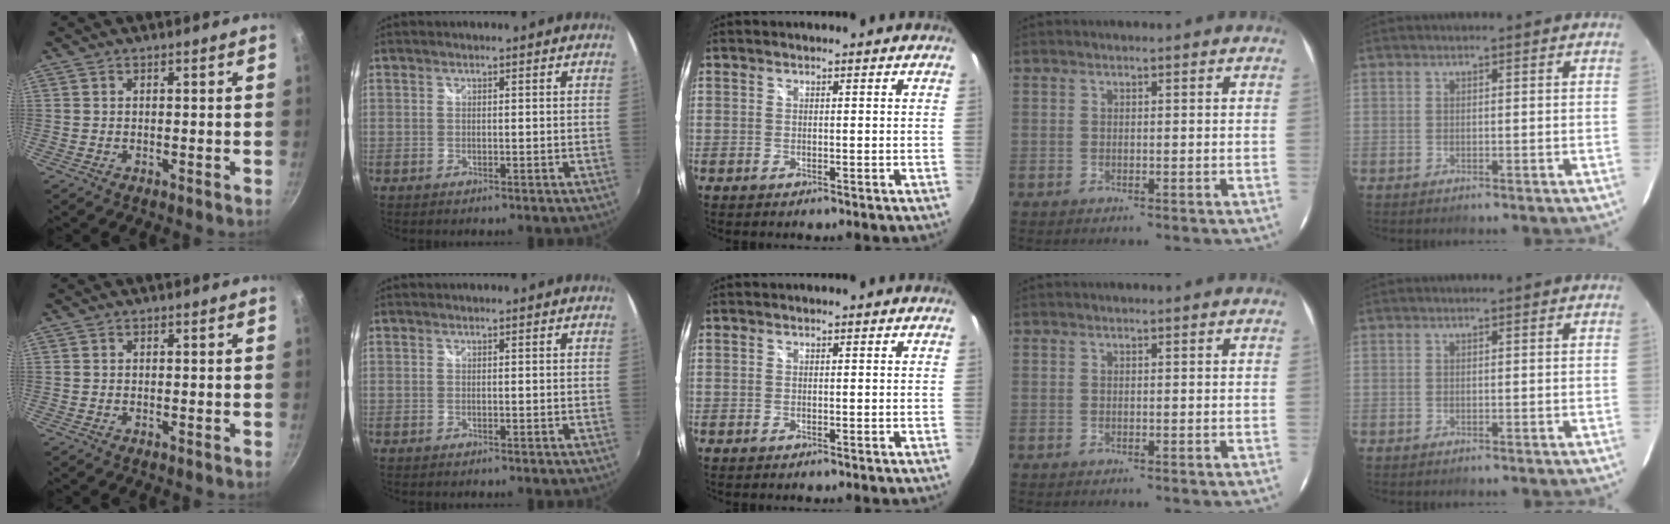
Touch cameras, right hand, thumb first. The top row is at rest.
{}